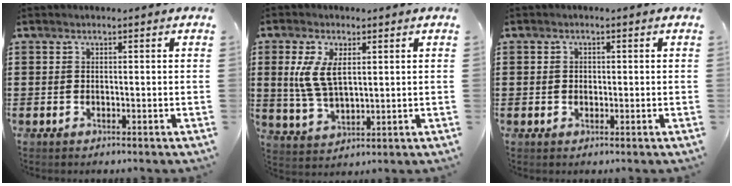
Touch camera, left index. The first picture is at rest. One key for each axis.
{"total": 6.9, "fx": 1.8, "fy": 3.5, "fz": 5.7, "tx": -0.132, "ty": 0.003, "tz": 0.029}
{"total": 0.9, "fx": 0.1, "fy": 0.8, "fz": 0.5, "tx": -0.013, "ty": 0.006, "tz": 0.000}